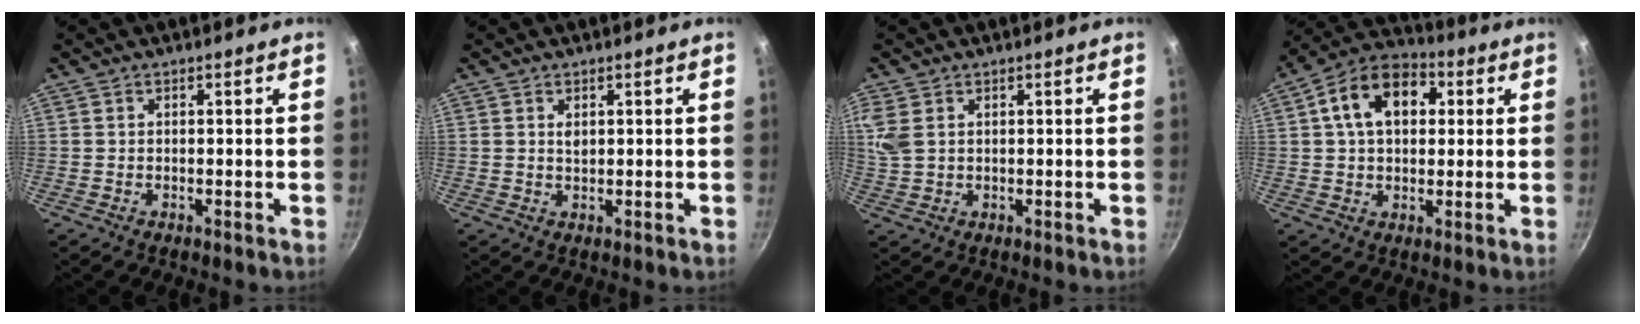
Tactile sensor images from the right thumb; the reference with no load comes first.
{"total": 1.5, "force": [0.6, 0.9, 1.1], "torque": [-0.017, -0.001, 0.012]}
{"total": 5.2, "force": [2.0, 3.3, 3.4], "torque": [-0.073, 0.003, 0.044]}
{"total": 14.1, "force": [3.5, 9.5, 9.8], "torque": [-0.133, 0.020, 0.041]}